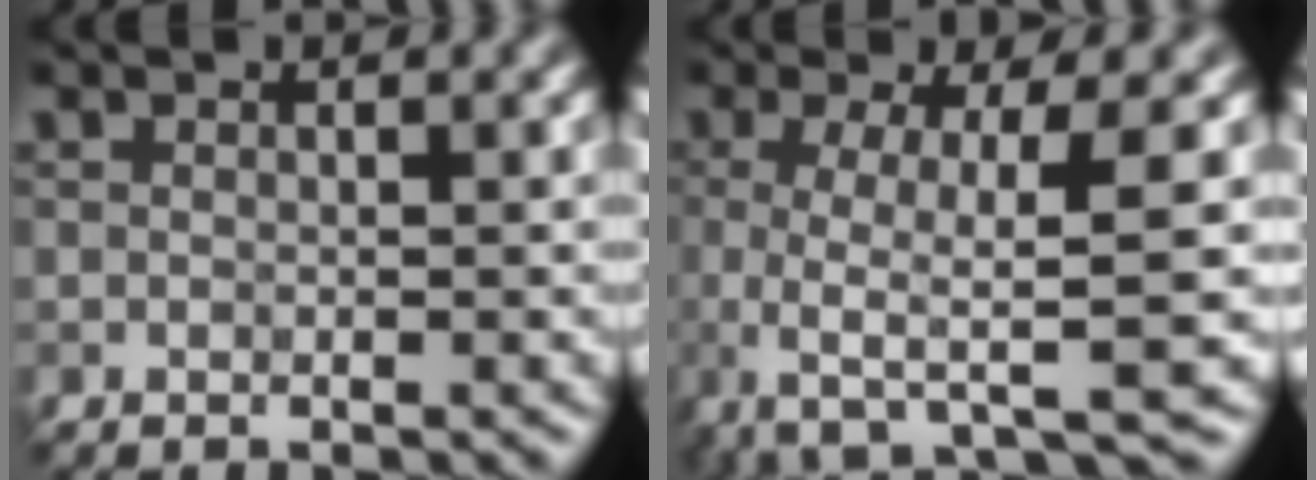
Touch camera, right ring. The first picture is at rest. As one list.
[{"total": 7.6, "force": [-1.6, 1.9, 7.2], "torque": [-0.102, -0.012, -0.038]}]